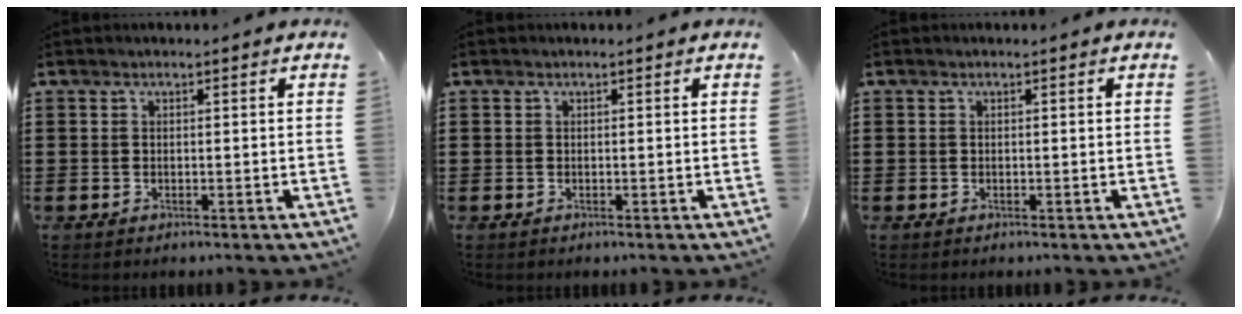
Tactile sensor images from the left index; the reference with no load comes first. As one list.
[{"total": 0.0}, {"total": 0.0}]